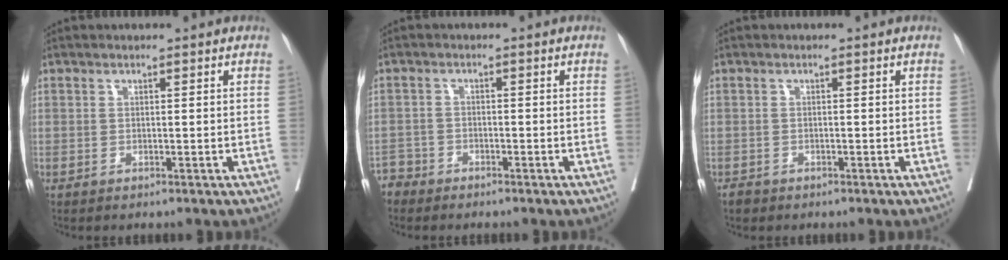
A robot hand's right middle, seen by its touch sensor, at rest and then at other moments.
{"total": 2.8, "force": [-2.5, 1.0, -0.7], "torque": [0.011, 0.001, -0.052]}
{"total": 1.0, "force": [-0.8, 0.6, 0.2], "torque": [-0.008, 0.001, -0.013]}